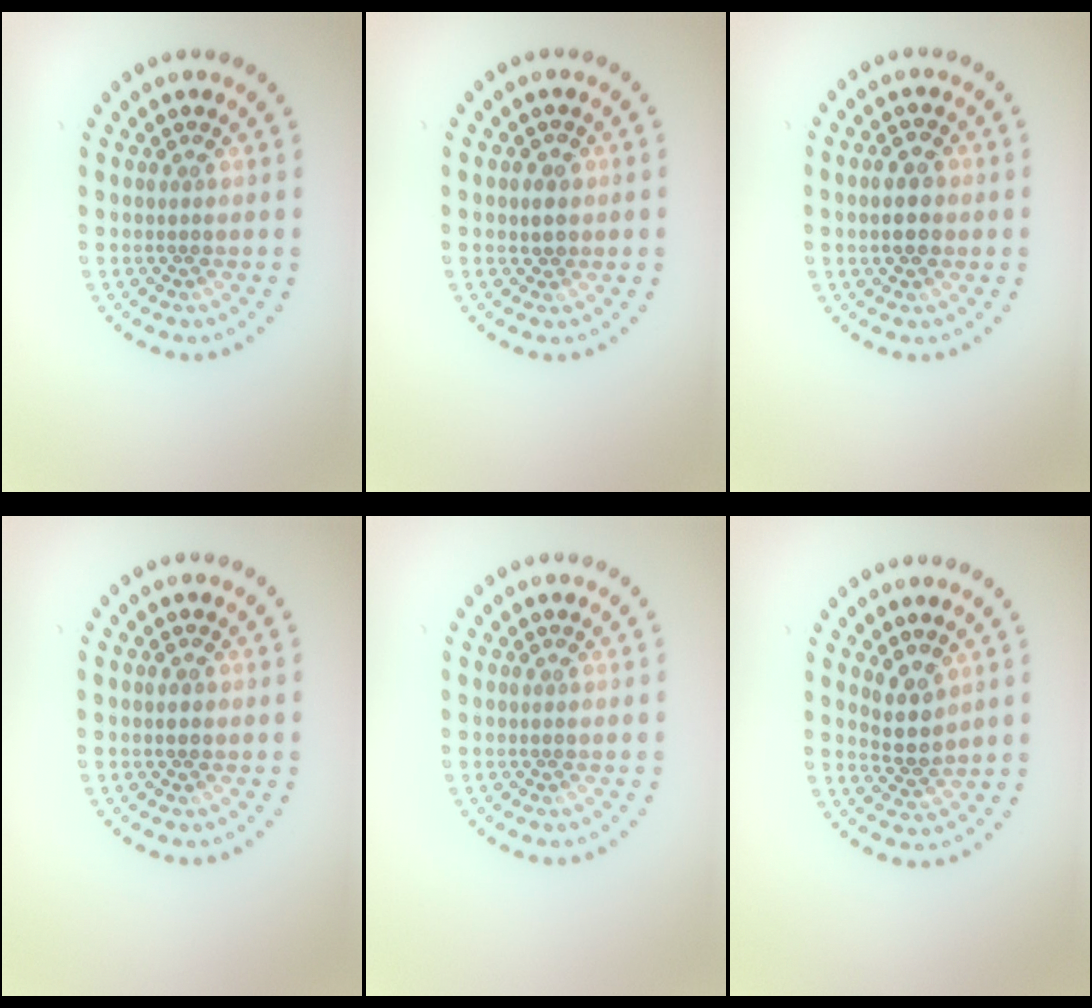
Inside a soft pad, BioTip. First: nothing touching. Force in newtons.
{"total": 1.1, "press": 1.0, "slide": 0.4}
{"total": 3.5, "press": 3.5, "slide": 0.4}
{"total": 1.2, "press": 1.2, "slide": 0.1}
{"total": 0.0}
{"total": 2.6, "press": 2.2, "slide": 1.4}